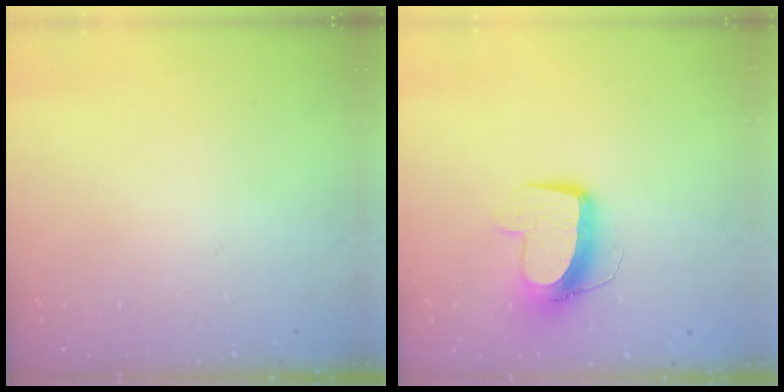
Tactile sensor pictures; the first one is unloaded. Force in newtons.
{"total": 10.7, "press": 10.6, "slide": 1.1}